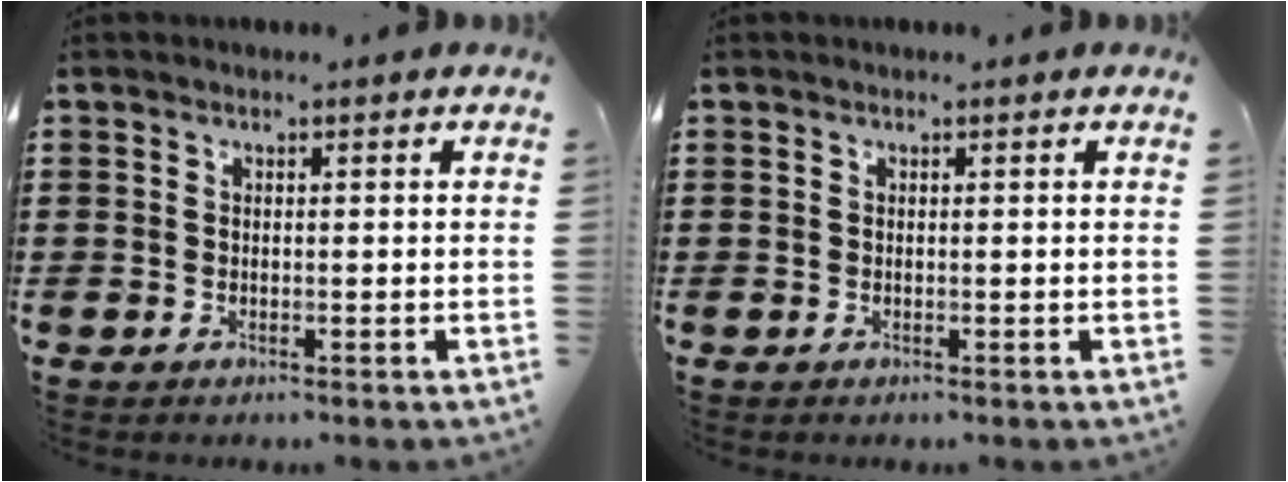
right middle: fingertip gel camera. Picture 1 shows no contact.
{"total": 0.0}